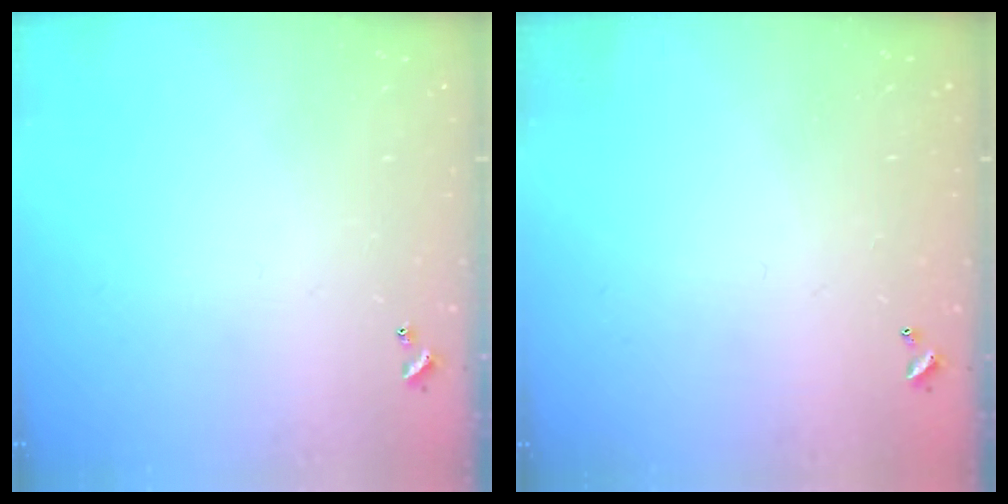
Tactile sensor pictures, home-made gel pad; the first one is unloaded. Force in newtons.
{"total": 2.9, "press": 2.9, "slide": 0.1}